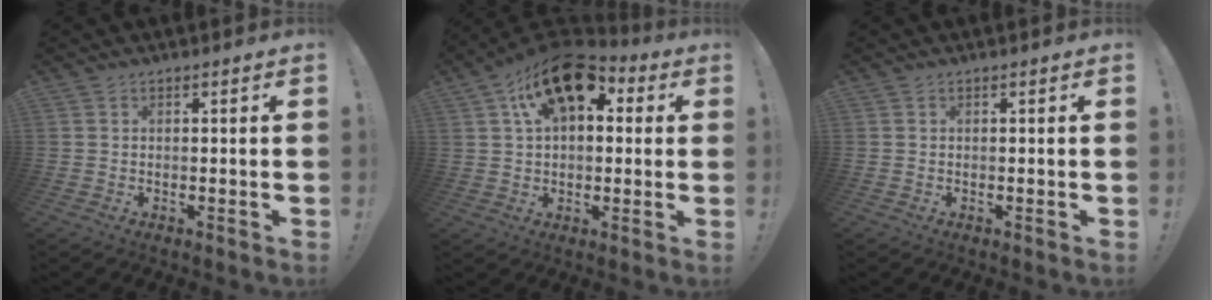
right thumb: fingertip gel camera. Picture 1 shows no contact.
{"total": 16.3, "force": [8.5, 9.1, 10.4], "torque": [-0.160, -0.044, 0.153]}
{"total": 0.0}